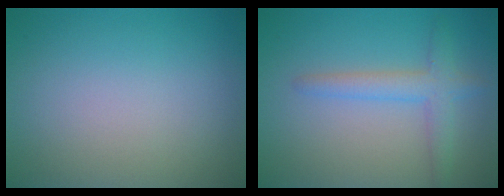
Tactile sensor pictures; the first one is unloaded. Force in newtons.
{"total": 2.8, "press": 2.8, "slide": 0.2}